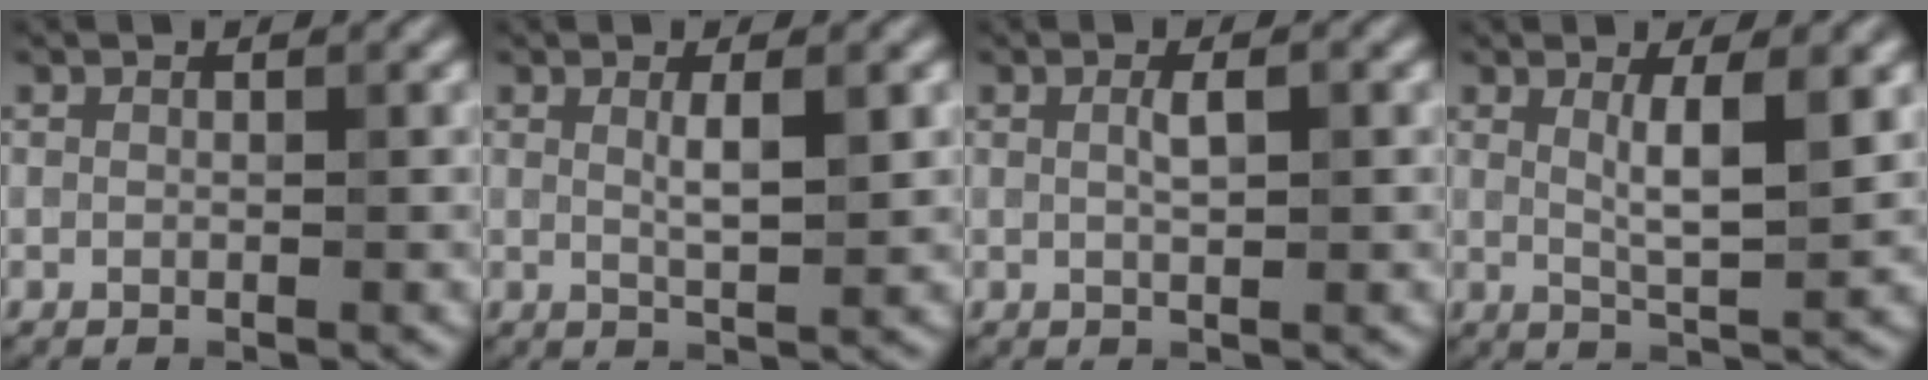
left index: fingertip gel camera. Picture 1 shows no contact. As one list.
[{"total": 2.5, "force": [0.7, 0.5, 2.4], "torque": [-0.037, -0.001, 0.012]}, {"total": 1.5, "force": [0.3, 0.3, 1.4], "torque": [-0.025, 0.003, 0.004]}, {"total": 4.1, "force": [1.1, 0.8, 3.8], "torque": [-0.063, -0.006, 0.020]}]